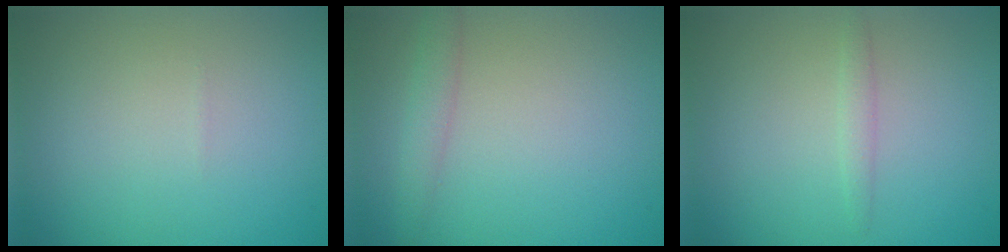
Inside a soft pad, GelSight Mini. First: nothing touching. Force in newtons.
{"total": 1.7, "press": 1.7, "slide": 0.1}
{"total": 1.0, "press": 0.9, "slide": 0.2}